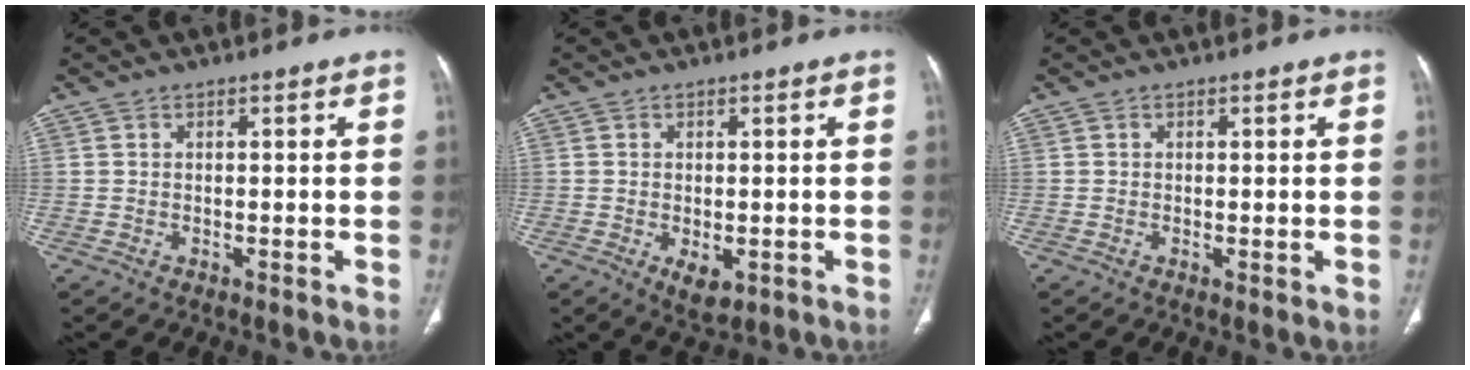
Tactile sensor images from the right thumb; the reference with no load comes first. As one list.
[{"total": 3.9, "force": [-1.2, 2.2, 3.0], "torque": [-0.046, -0.008, -0.010]}, {"total": 0.6, "force": [0.0, 0.2, 0.5], "torque": [-0.011, -0.004, 0.000]}]